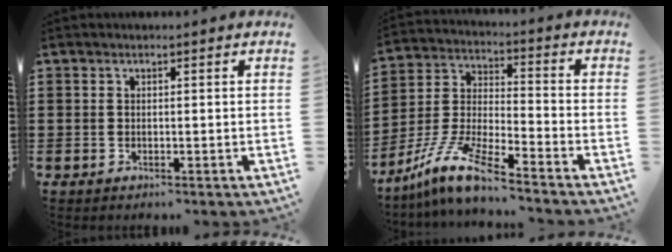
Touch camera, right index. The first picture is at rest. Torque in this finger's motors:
{"motor_torque": [1.16, 0.98, 0.58, 0.17]}